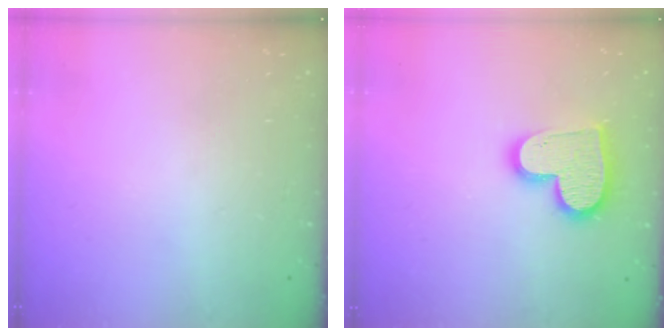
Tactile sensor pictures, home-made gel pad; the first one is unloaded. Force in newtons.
{"total": 13.9, "press": 13.9, "slide": 1.2}